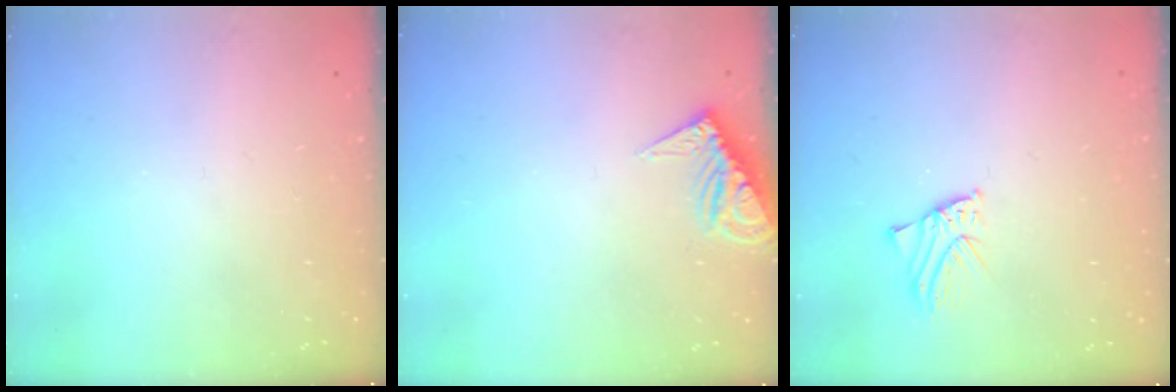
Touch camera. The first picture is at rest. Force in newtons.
{"total": 9.6, "press": 9.6, "slide": 0.3}
{"total": 1.8, "press": 1.8, "slide": 0.1}